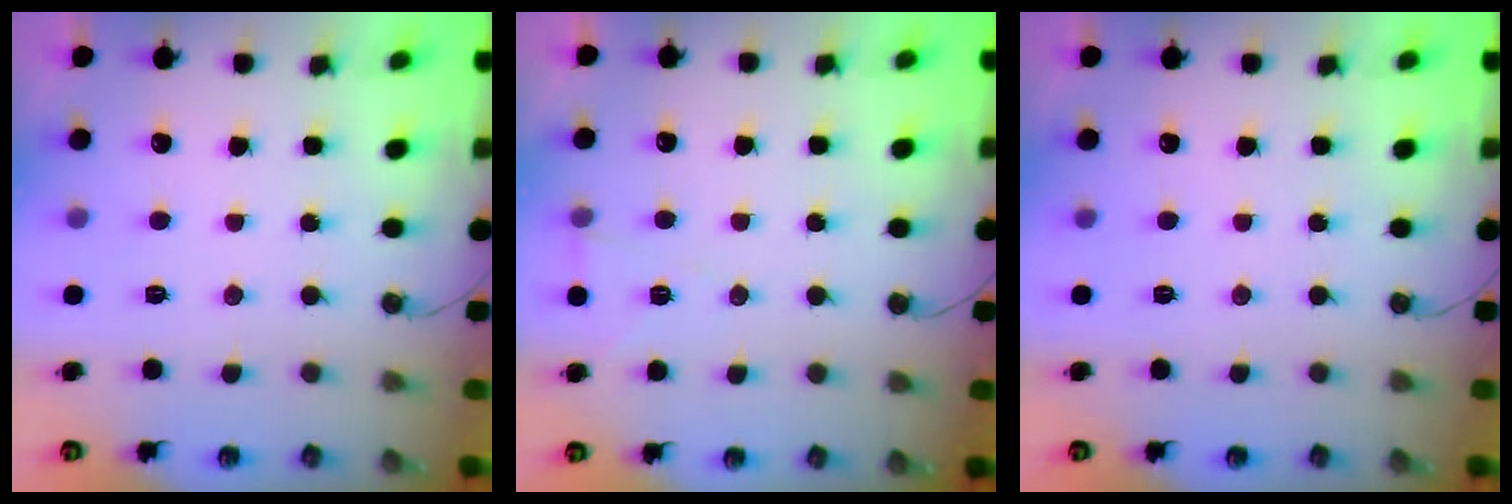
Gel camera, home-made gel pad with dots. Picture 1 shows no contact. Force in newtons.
{"total": 5.6, "press": 3.7, "slide": 4.2}
{"total": 0.0}